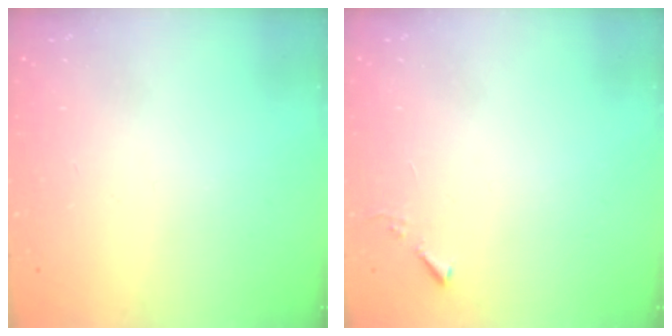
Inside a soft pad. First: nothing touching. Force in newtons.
{"total": 4.0, "press": 3.9, "slide": 0.5}